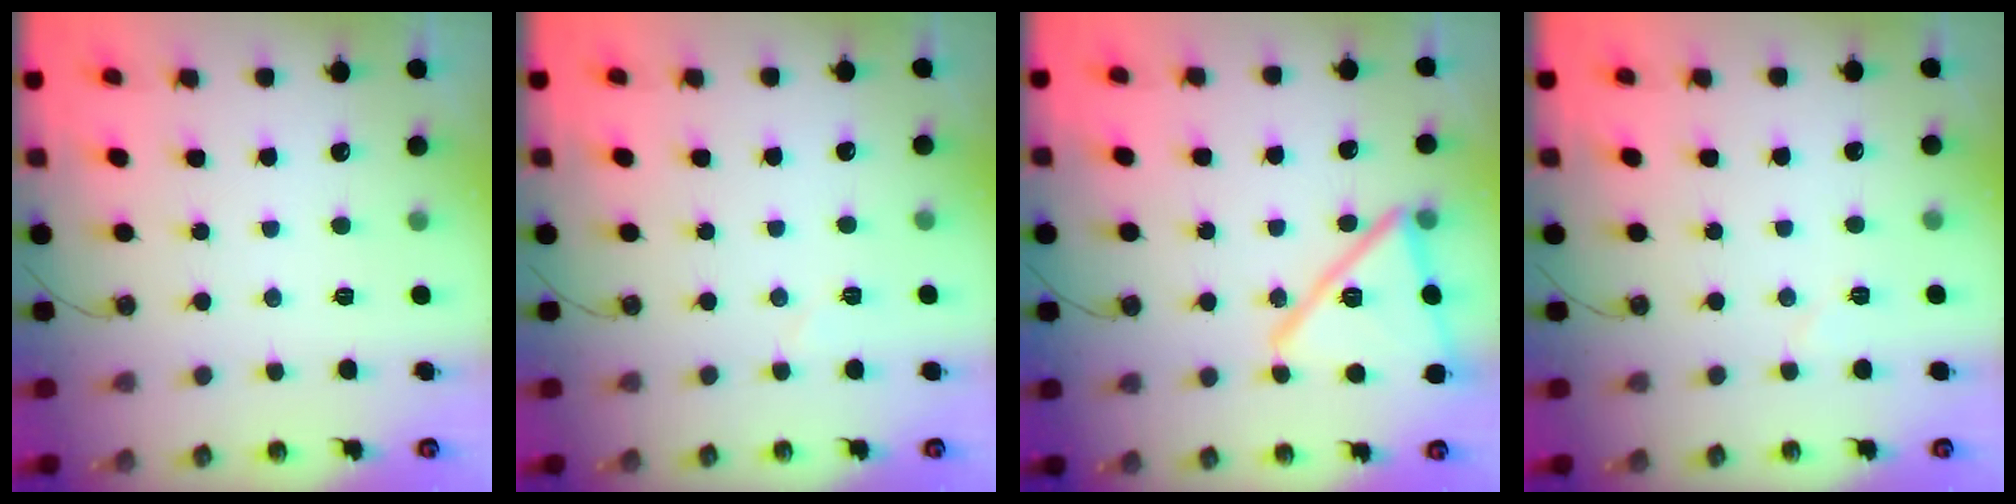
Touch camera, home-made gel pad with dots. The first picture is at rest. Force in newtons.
{"total": 4.3, "press": 3.7, "slide": 2.1}
{"total": 18.9, "press": 18.9, "slide": 1.0}
{"total": 3.2, "press": 3.1, "slide": 0.6}